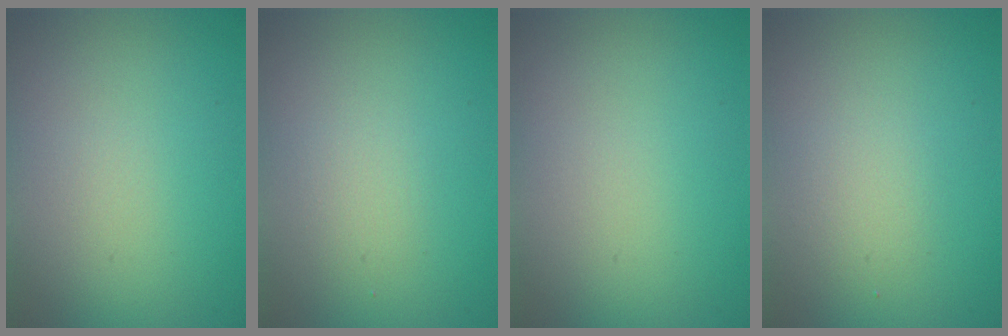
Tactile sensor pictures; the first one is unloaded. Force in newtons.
{"total": 1.1, "press": 1.1, "slide": 0.1}
{"total": 0.0}
{"total": 1.4, "press": 1.4, "slide": 0.0}